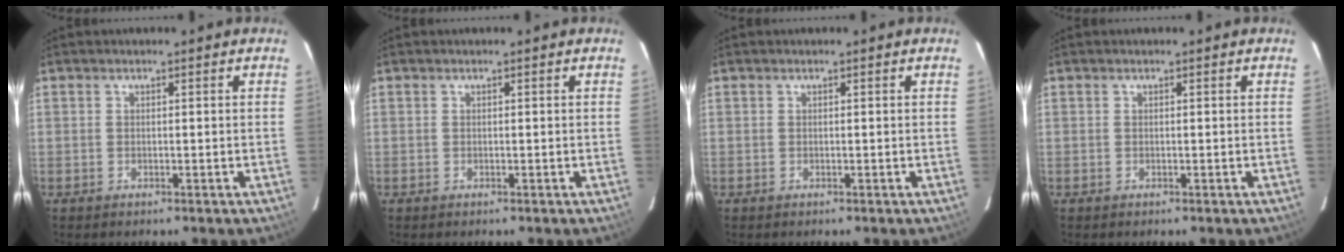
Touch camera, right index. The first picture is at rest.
{"total": 0.0}
{"total": 0.0}
{"total": 0.0}